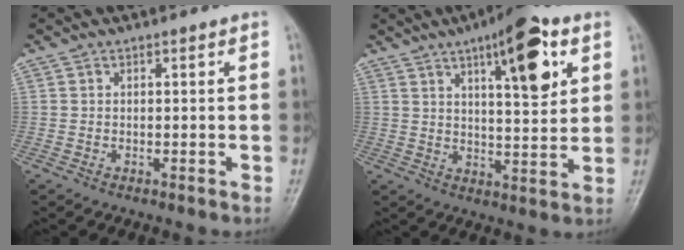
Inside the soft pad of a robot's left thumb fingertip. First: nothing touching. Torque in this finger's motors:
{"motor_torque": [-0.07, 0.24, 0.25, 0.07, 0.11]}